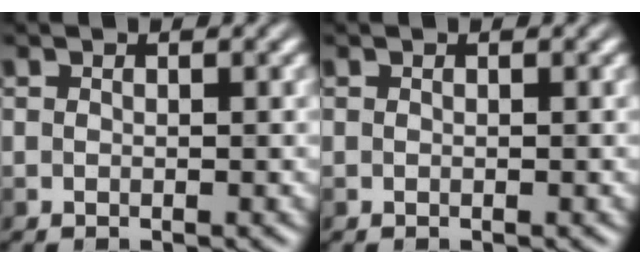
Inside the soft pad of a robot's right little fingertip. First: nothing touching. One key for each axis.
{"total": 0.0}